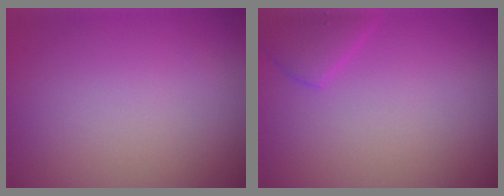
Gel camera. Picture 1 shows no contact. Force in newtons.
{"total": 2.2, "press": 2.2, "slide": 0.3}